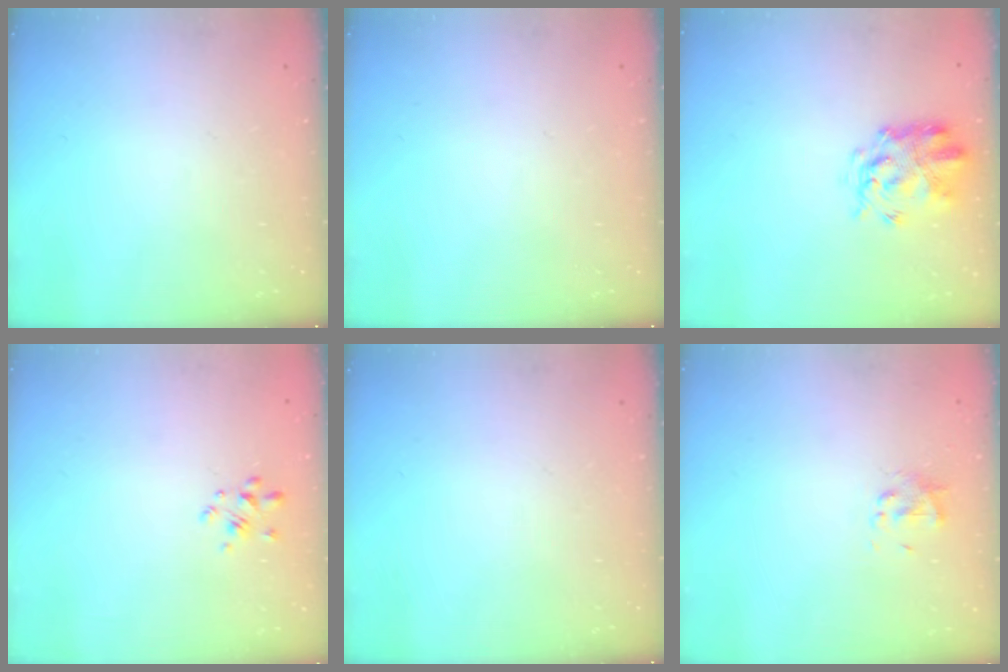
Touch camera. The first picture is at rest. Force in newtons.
{"total": 0.0}
{"total": 3.7, "press": 3.5, "slide": 1.4}
{"total": 2.3, "press": 2.1, "slide": 0.8}
{"total": 0.0}
{"total": 2.8, "press": 2.7, "slide": 0.7}